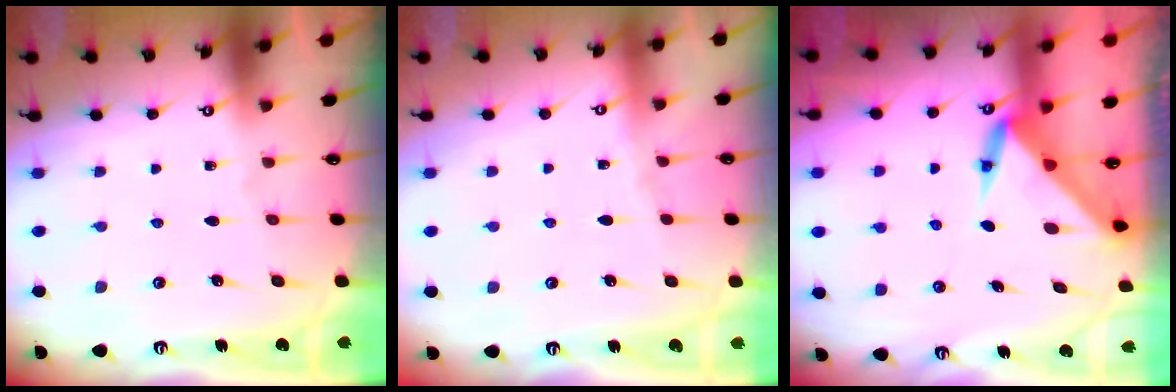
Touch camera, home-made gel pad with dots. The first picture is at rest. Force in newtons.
{"total": 2.2, "press": 2.1, "slide": 0.5}
{"total": 4.0, "press": 4.0, "slide": 0.2}